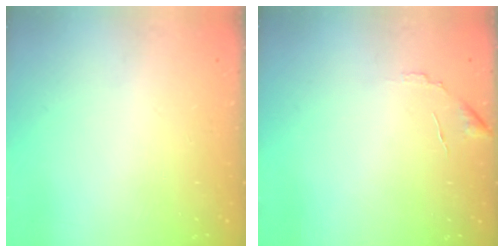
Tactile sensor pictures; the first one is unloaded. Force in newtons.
{"total": 5.7, "press": 5.7, "slide": 0.3}